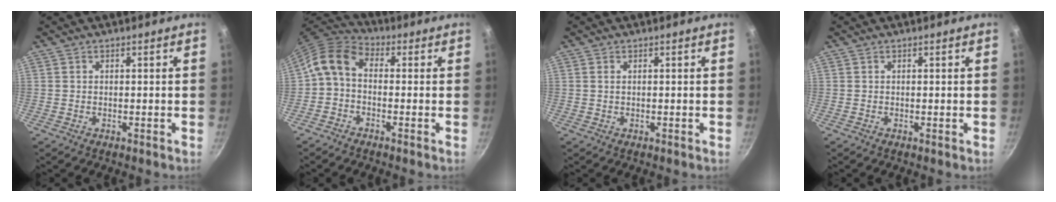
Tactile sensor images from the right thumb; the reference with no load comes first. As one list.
[{"total": 7.4, "force": [-0.9, 5.2, 5.2], "torque": [-0.106, 0.037, -0.035]}, {"total": 0.6, "force": [0.2, 0.3, 0.5], "torque": [-0.009, 0.001, 0.003]}, {"total": 0.0}]